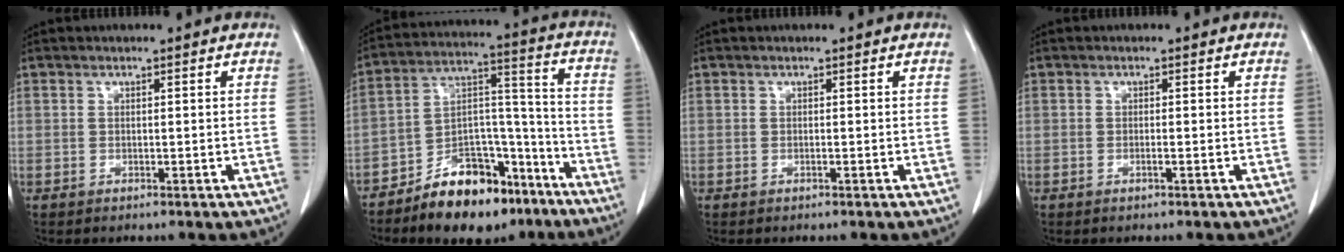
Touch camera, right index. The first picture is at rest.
{"total": 15.3, "force": [-10.8, 6.6, 8.6], "torque": [-0.132, 0.035, -0.175]}
{"total": 0.0}
{"total": 0.7, "force": [-0.3, 0.0, 0.6], "torque": [-0.014, 0.000, -0.004]}